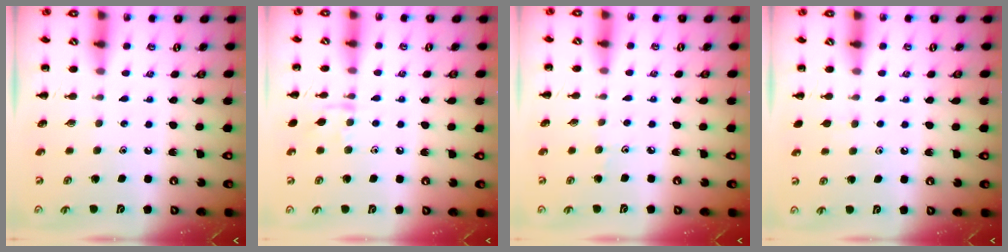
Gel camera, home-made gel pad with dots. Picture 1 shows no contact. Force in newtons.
{"total": 6.3, "press": 6.2, "slide": 0.9}
{"total": 2.9, "press": 2.7, "slide": 1.2}
{"total": 2.3, "press": 2.0, "slide": 1.1}